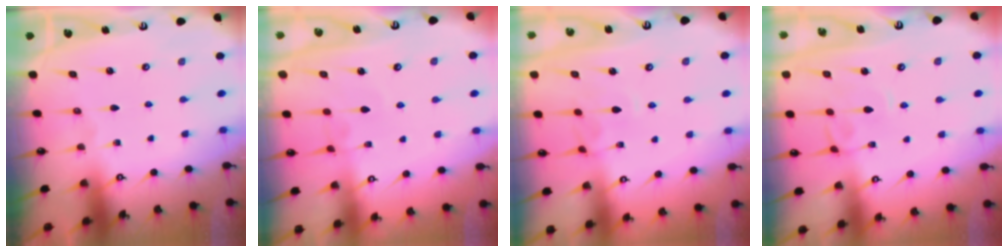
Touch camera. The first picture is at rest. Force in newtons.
{"total": 3.5, "press": 3.4, "slide": 0.5}
{"total": 3.9, "press": 3.9, "slide": 0.2}
{"total": 2.1, "press": 2.1, "slide": 0.3}